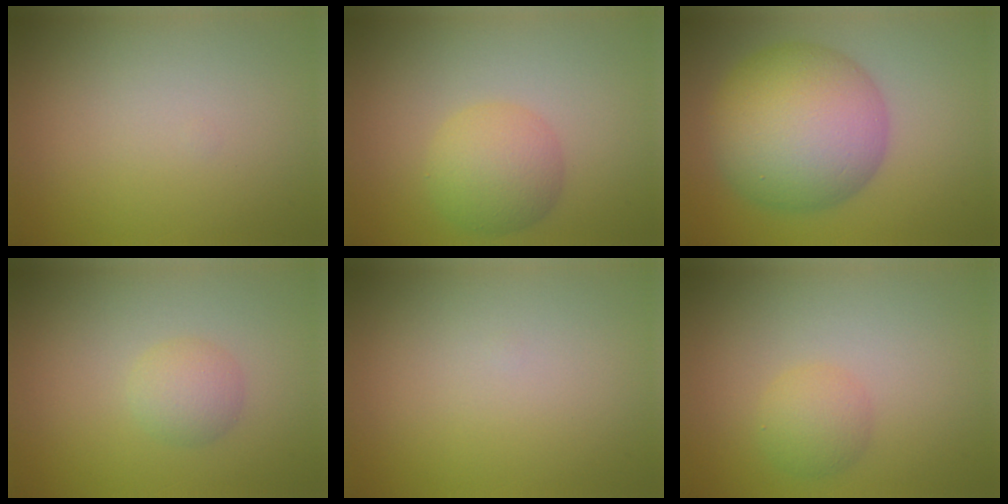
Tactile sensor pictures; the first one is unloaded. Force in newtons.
{"total": 4.0, "press": 4.0, "slide": 0.0}
{"total": 11.5, "press": 11.5, "slide": 0.2}
{"total": 2.1, "press": 2.1, "slide": 0.1}
{"total": 0.0}
{"total": 2.1, "press": 2.1, "slide": 0.0}